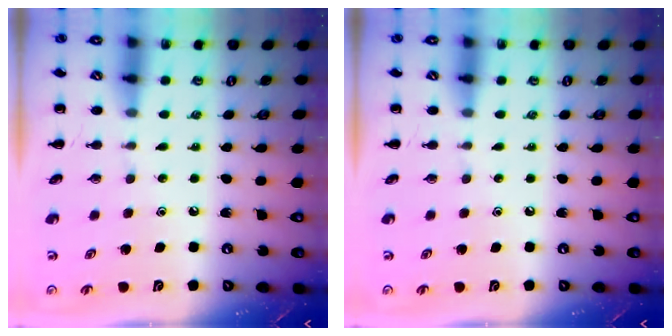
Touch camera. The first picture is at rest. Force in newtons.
{"total": 0.0}